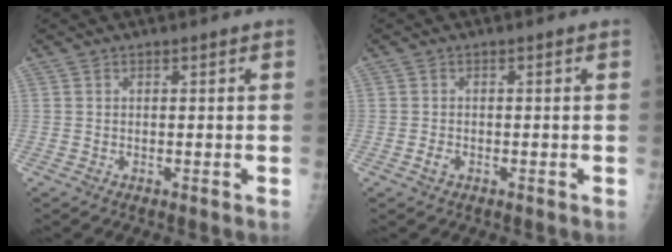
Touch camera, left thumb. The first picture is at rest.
{"total": 1.3, "force": [-0.6, 0.8, 0.8], "torque": [-0.016, 0.002, -0.013]}